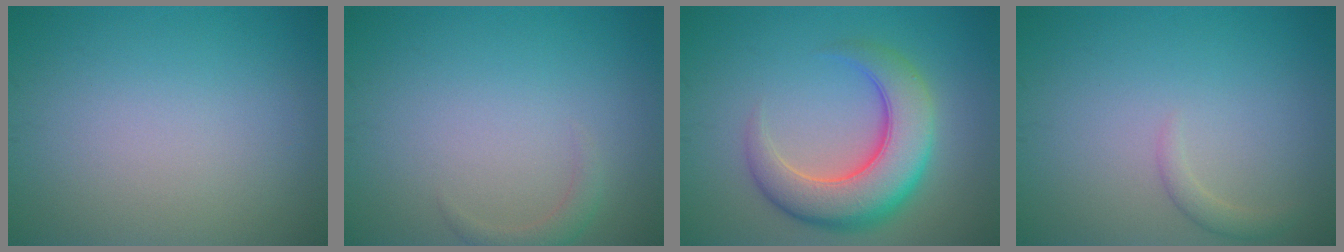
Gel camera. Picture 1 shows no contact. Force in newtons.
{"total": 1.3, "press": 1.3, "slide": 0.1}
{"total": 7.8, "press": 7.8, "slide": 0.4}
{"total": 1.2, "press": 1.2, "slide": 0.1}